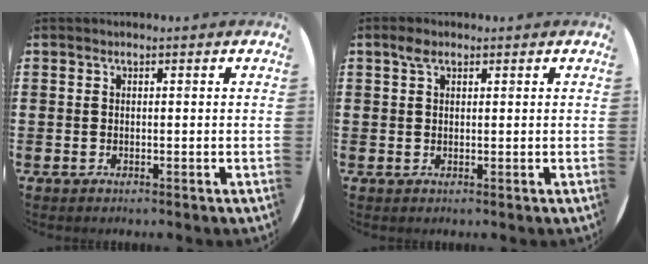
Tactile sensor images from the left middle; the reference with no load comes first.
{"total": 1.6, "force": [1.0, 0.9, 0.9], "torque": [-0.013, 0.001, 0.017]}